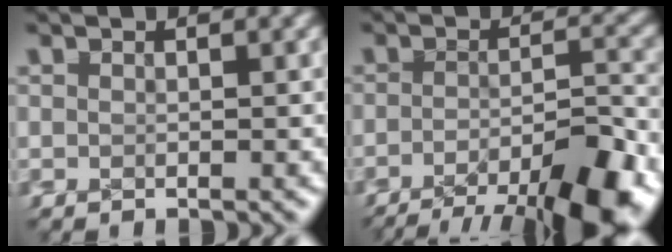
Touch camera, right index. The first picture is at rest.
{"total": 11.8, "force": [-8.5, 5.2, 6.3], "torque": [-0.063, -0.026, -0.128]}